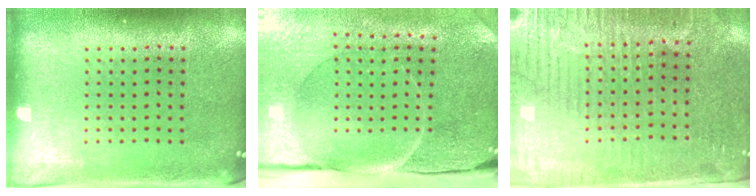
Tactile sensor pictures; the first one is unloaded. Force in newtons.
{"total": 4.5, "press": 3.8, "slide": 2.3}
{"total": 3.7, "press": 3.5, "slide": 1.2}